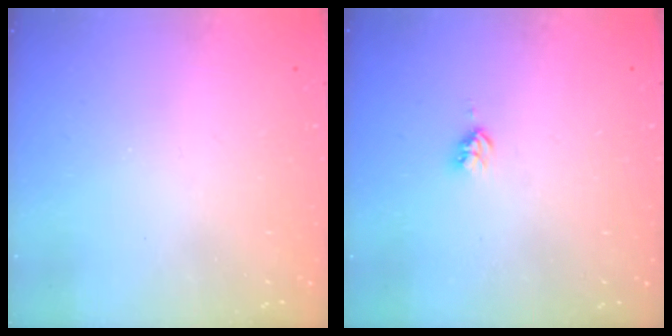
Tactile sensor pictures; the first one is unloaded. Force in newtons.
{"total": 2.8, "press": 2.8, "slide": 0.2}